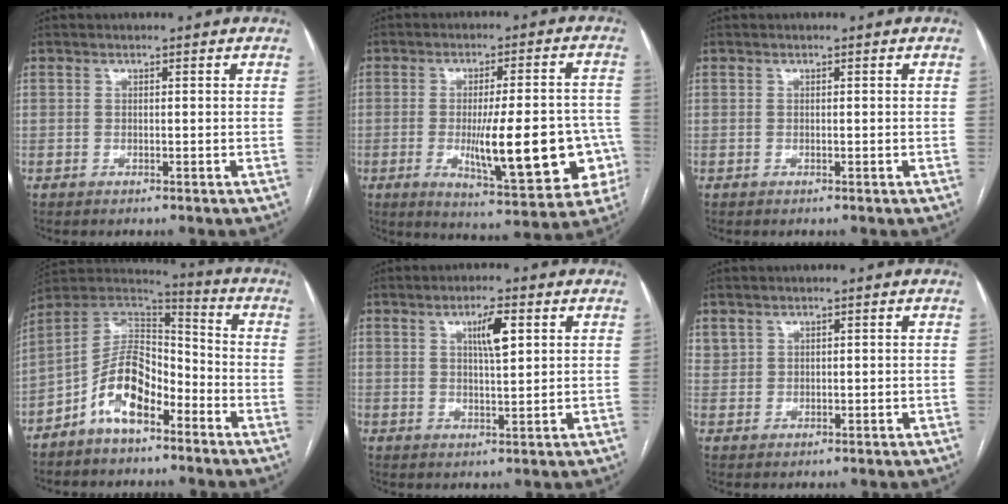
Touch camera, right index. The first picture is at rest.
{"total": 18.0, "force": [-4.2, 4.1, 17.0], "torque": [-0.199, 0.010, -0.040]}
{"total": 0.0}
{"total": 11.3, "force": [-5.9, 5.3, 8.0], "torque": [-0.157, 0.027, -0.110]}
{"total": 4.9, "force": [1.9, 0.8, 4.4], "torque": [-0.077, 0.002, 0.034]}
{"total": 2.0, "force": [1.4, 1.3, 0.3], "torque": [-0.004, 0.006, 0.031]}